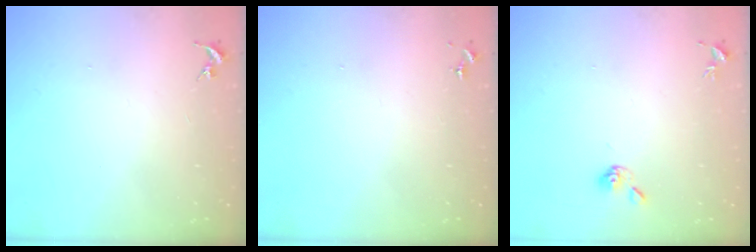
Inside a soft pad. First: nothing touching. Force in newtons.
{"total": 0.0}
{"total": 5.2, "press": 5.1, "slide": 0.6}